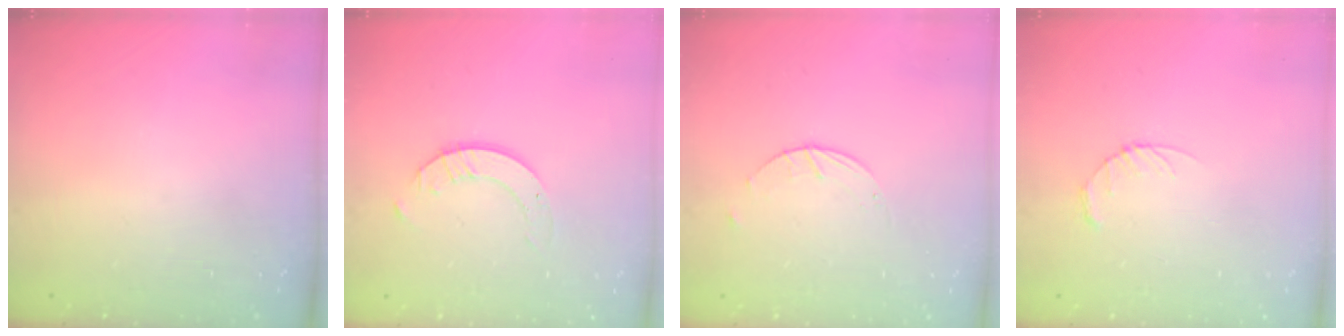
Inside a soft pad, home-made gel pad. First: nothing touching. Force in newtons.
{"total": 2.0, "press": 2.0, "slide": 0.2}
{"total": 2.6, "press": 2.6, "slide": 0.4}
{"total": 3.2, "press": 3.2, "slide": 0.5}